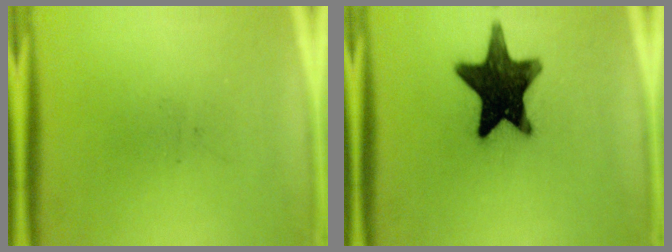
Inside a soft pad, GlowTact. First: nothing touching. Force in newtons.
{"total": 17.2}